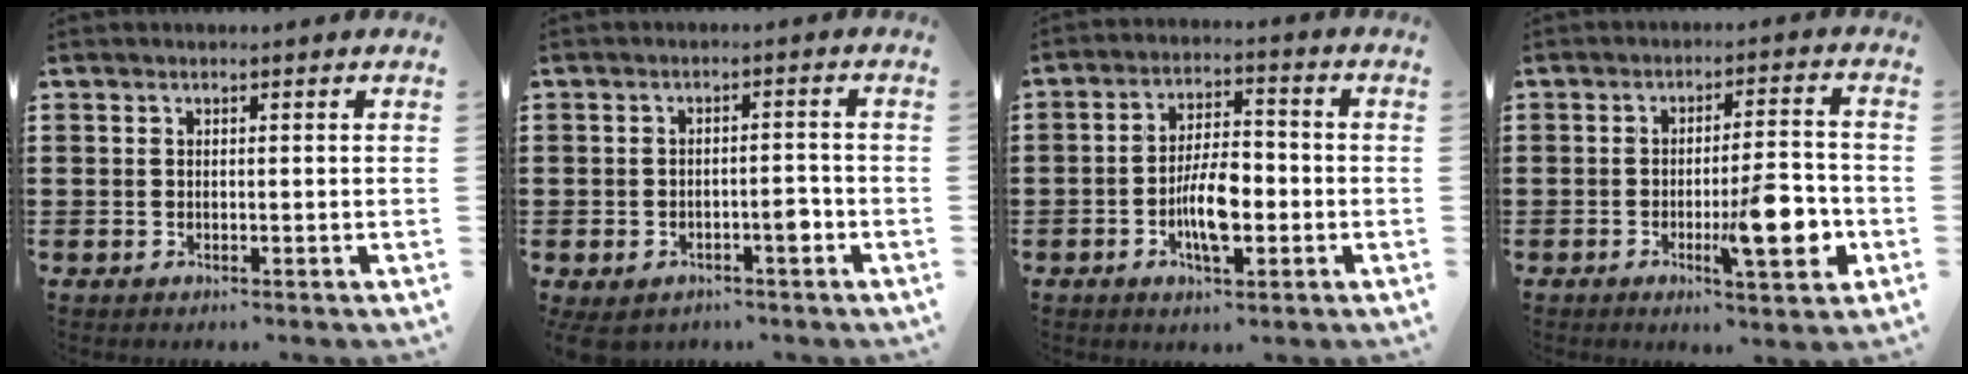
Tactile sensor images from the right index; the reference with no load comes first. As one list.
[{"total": 4.2, "force": [-2.1, 2.0, 2.9], "torque": [-0.049, 0.008, -0.040]}, {"total": 7.9, "force": [-2.3, 3.0, 7.0], "torque": [-0.137, 0.003, -0.044]}, {"total": 10.5, "force": [-3.0, 2.5, 9.7], "torque": [-0.142, -0.004, -0.047]}]